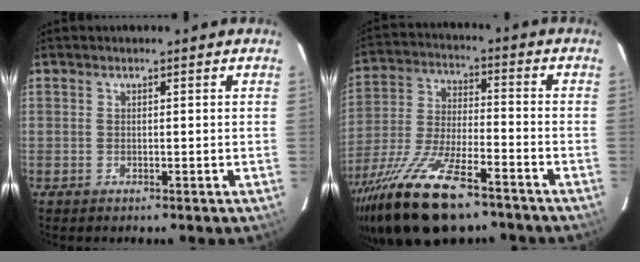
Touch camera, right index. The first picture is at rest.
{"total": 20.7, "force": [-14.3, 6.9, 13.3], "torque": [-0.275, -0.046, -0.253]}